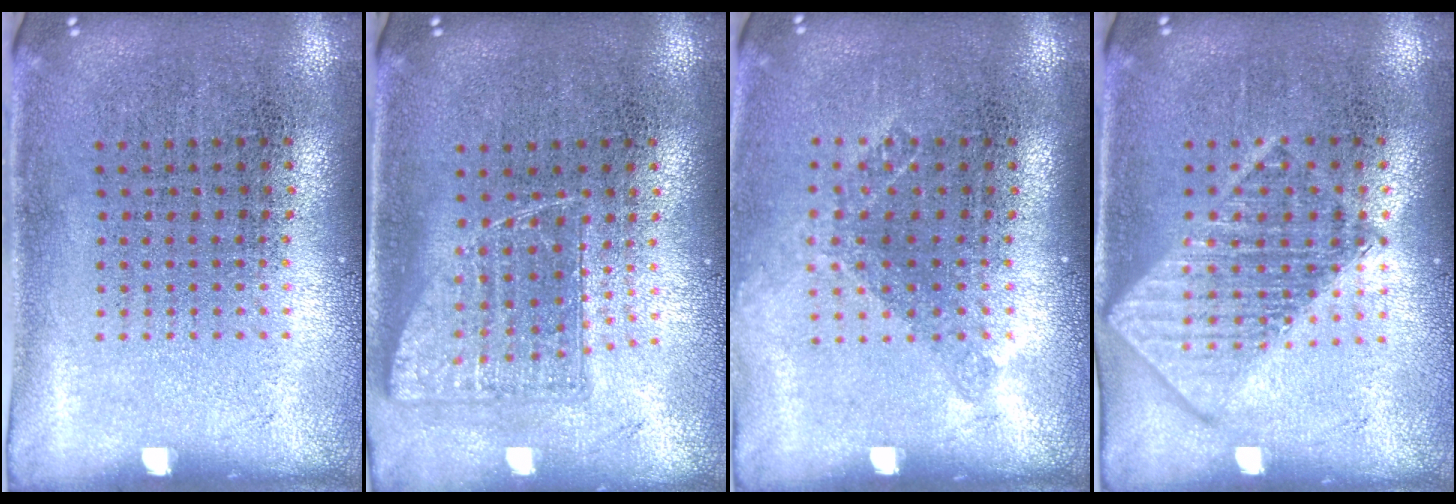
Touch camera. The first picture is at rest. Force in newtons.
{"total": 1.0, "press": 0.9, "slide": 0.5}
{"total": 1.2, "press": 0.9, "slide": 0.7}
{"total": 1.6, "press": 1.6, "slide": 0.2}